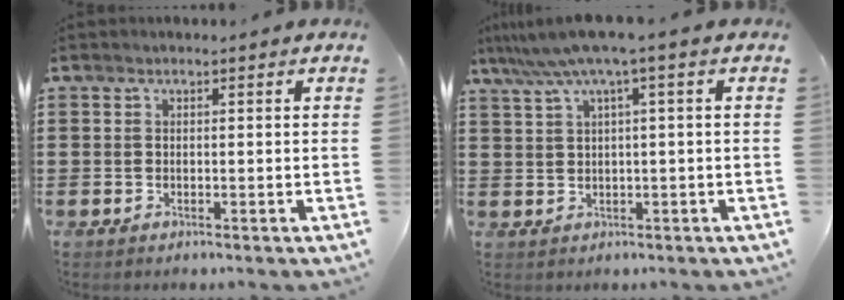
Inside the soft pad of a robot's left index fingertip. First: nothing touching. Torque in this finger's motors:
{"motor_torque": [1.33, -0.81, 0.79, 0.21]}